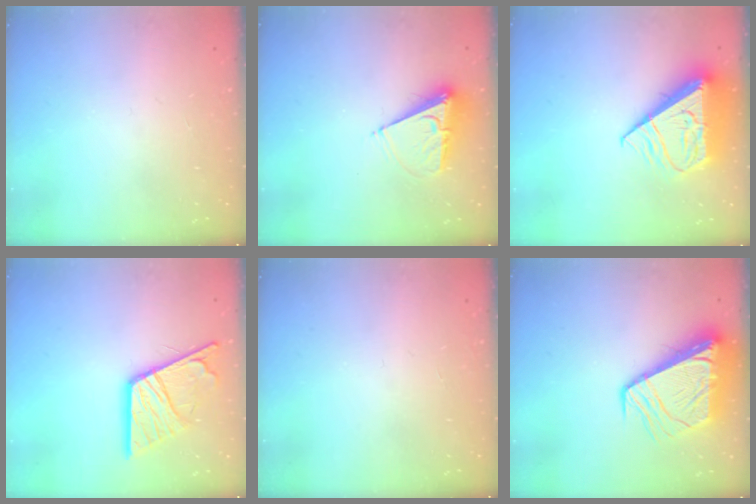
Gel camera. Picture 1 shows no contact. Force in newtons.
{"total": 8.7, "press": 8.6, "slide": 0.7}
{"total": 12.6, "press": 12.5, "slide": 1.6}
{"total": 17.0, "press": 16.9, "slide": 1.9}
{"total": 0.0}
{"total": 11.8, "press": 11.7, "slide": 1.5}